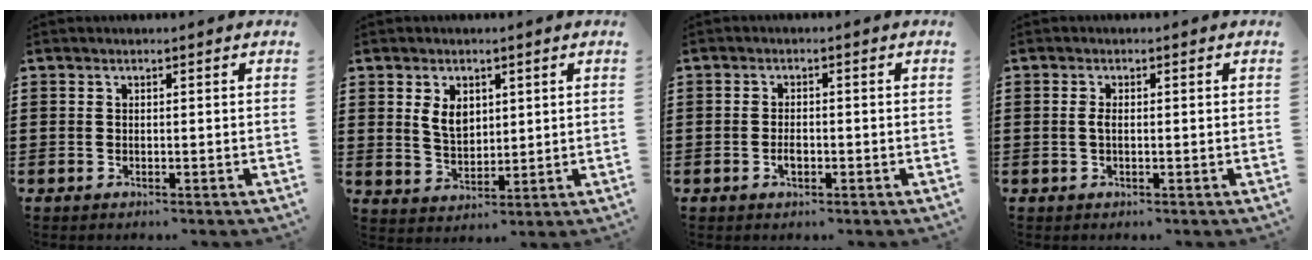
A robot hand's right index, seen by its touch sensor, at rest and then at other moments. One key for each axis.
{"total": 4.5, "fx": 1.6, "fy": 2.9, "fz": 3.1, "tx": -0.061, "ty": 0.005, "tz": 0.027}
{"total": 1.8, "fx": -0.8, "fy": 0.8, "fz": 1.5, "tx": -0.028, "ty": 0.001, "tz": -0.014}
{"total": 1.4, "fx": -0.3, "fy": 0.4, "fz": 1.3, "tx": -0.033, "ty": -0.004, "tz": -0.009}